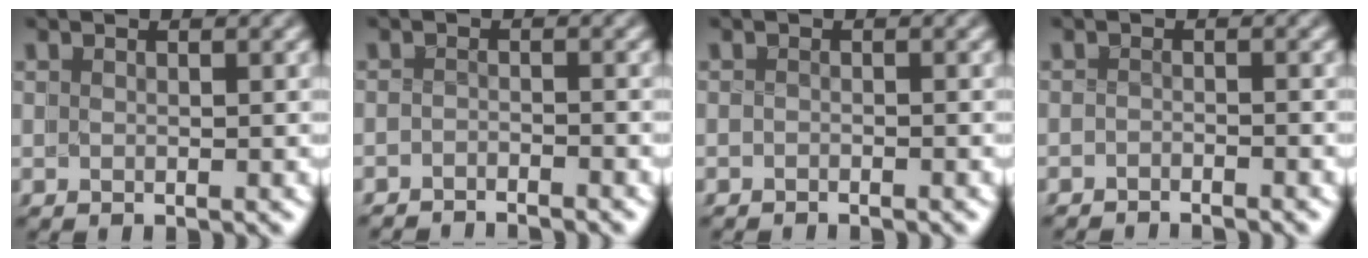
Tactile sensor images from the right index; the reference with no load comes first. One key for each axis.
{"total": 2.9, "fx": -2.7, "fy": -0.2, "fz": -0.8, "tx": 0.011, "ty": -0.009, "tz": -0.050}
{"total": 1.2, "fx": -1.0, "fy": -0.4, "fz": -0.6, "tx": 0.002, "ty": -0.007, "tz": -0.016}
{"total": 2.2, "fx": -2.1, "fy": -0.3, "fz": -0.8, "tx": 0.009, "ty": -0.009, "tz": -0.037}